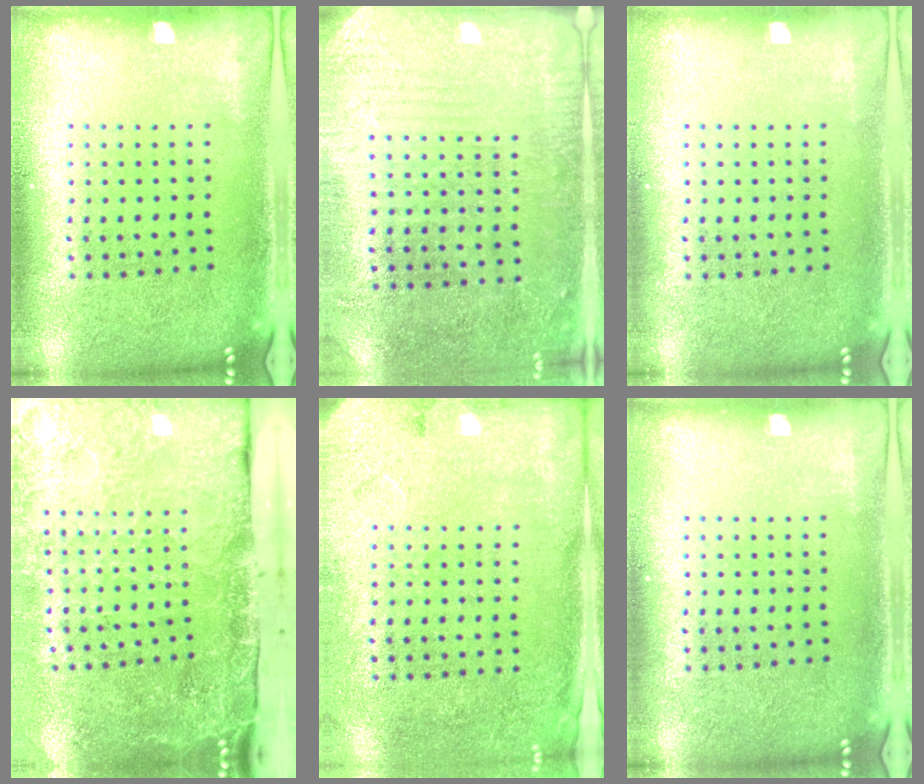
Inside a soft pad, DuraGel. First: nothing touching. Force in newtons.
{"total": 2.8, "press": 2.6, "slide": 1.2}
{"total": 0.0}
{"total": 4.8, "press": 3.6, "slide": 3.2}
{"total": 2.7, "press": 2.2, "slide": 1.6}
{"total": 0.0}